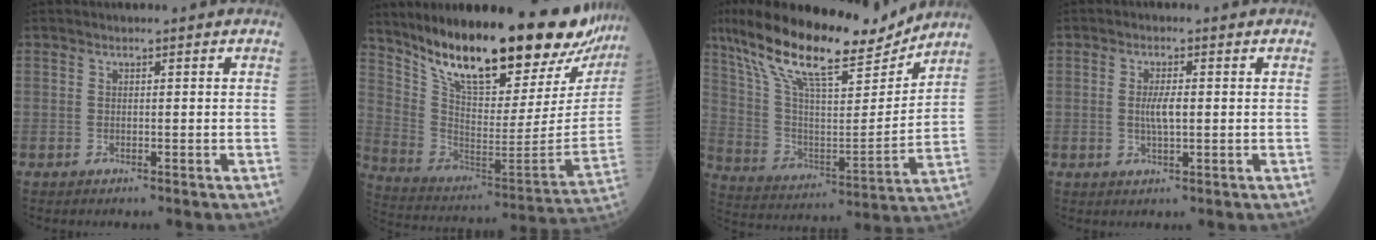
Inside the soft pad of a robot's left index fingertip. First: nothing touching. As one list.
[{"total": 30.6, "force": [23.7, 7.8, 17.6], "torque": [-0.294, -0.049, 0.346]}, {"total": 20.6, "force": [16.5, 4.0, 11.7], "torque": [-0.214, 0.005, 0.289]}, {"total": 3.1, "force": [-0.1, 0.7, 3.1], "torque": [-0.062, -0.004, -0.003]}]